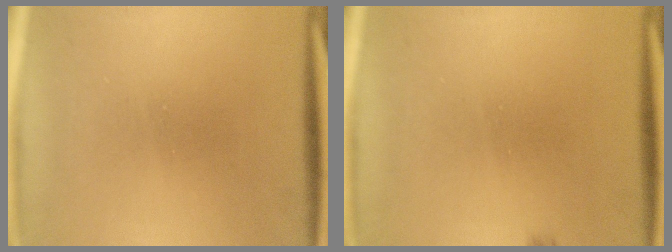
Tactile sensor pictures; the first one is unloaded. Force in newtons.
{"total": 0.6}